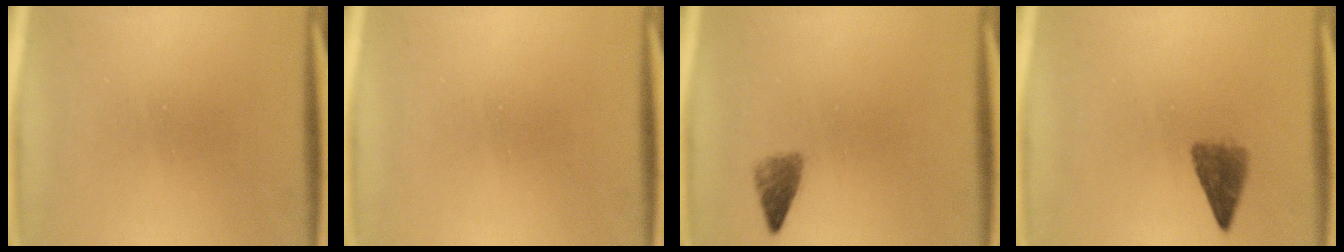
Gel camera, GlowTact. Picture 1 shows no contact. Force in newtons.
{"total": 0.0}
{"total": 2.2}
{"total": 2.7}